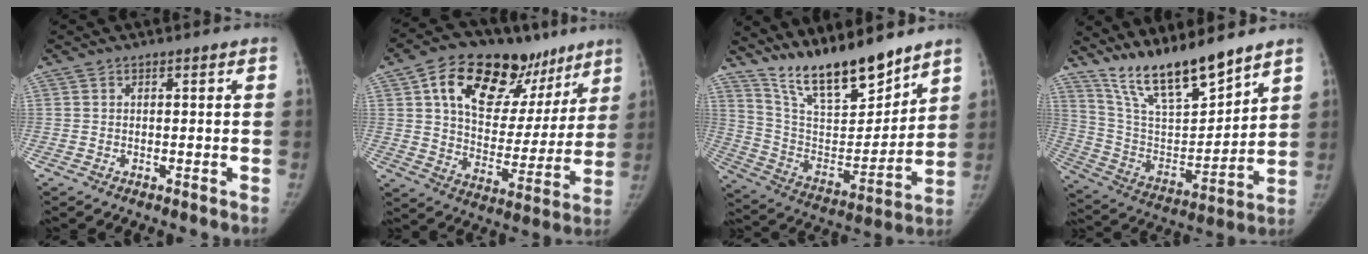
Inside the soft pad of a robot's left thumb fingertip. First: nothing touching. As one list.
[{"total": 25.5, "force": [14.0, 14.7, 15.5], "torque": [-0.191, -0.009, 0.227]}, {"total": 18.6, "force": [15.3, 4.9, 9.3], "torque": [-0.118, -0.099, 0.280]}, {"total": 16.9, "force": [13.9, 3.6, 8.9], "torque": [-0.131, -0.081, 0.268]}]